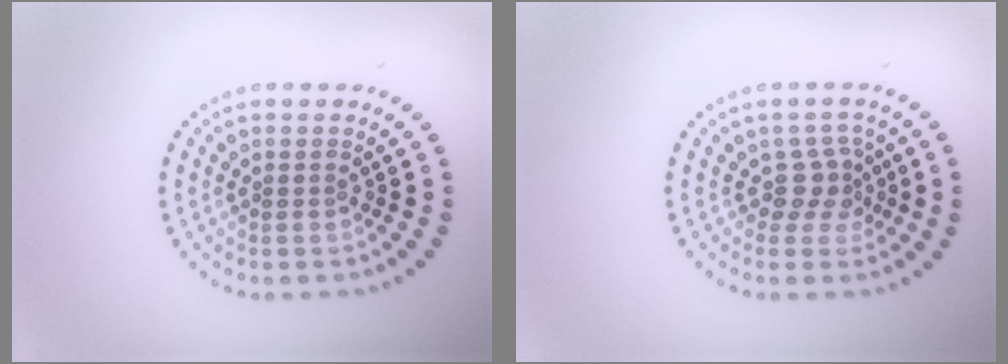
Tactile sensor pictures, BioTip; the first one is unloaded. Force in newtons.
{"total": 2.3, "press": 1.6, "slide": 1.6}